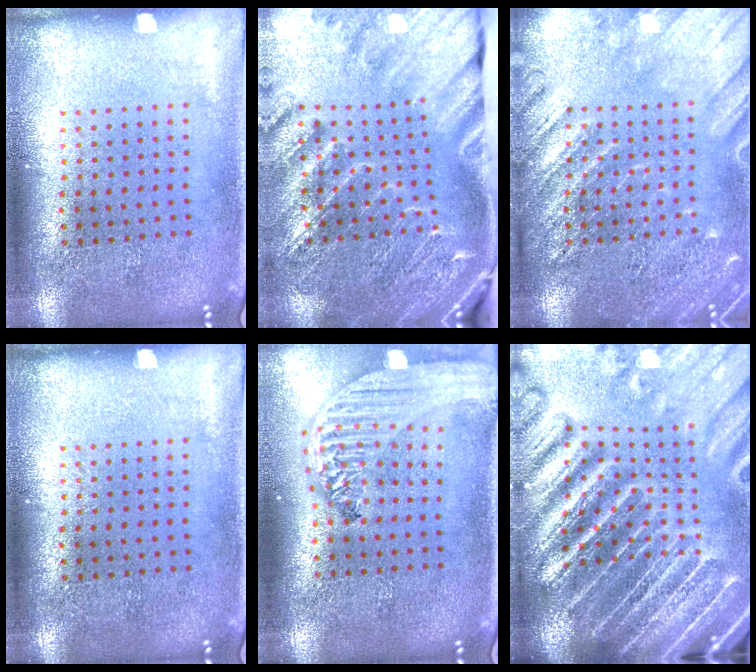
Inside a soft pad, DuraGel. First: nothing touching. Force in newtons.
{"total": 3.1, "press": 3.0, "slide": 0.7}
{"total": 3.7, "press": 3.6, "slide": 0.5}
{"total": 0.0}
{"total": 3.1, "press": 2.4, "slide": 1.9}
{"total": 5.4, "press": 4.8, "slide": 2.5}